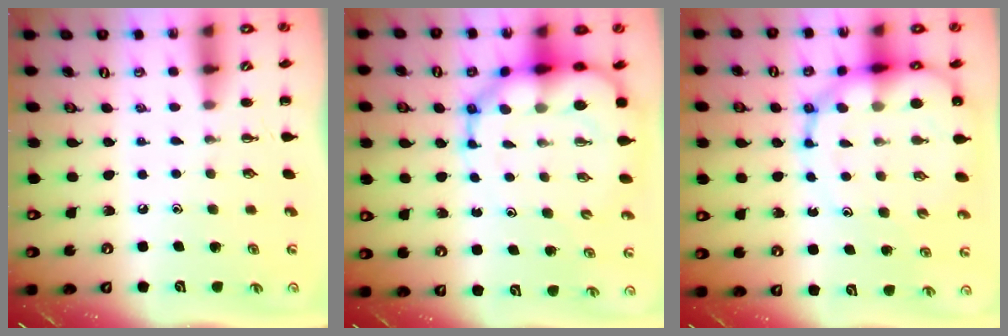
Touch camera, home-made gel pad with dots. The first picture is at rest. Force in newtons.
{"total": 12.5, "press": 12.0, "slide": 3.5}
{"total": 14.1, "press": 13.6, "slide": 3.5}